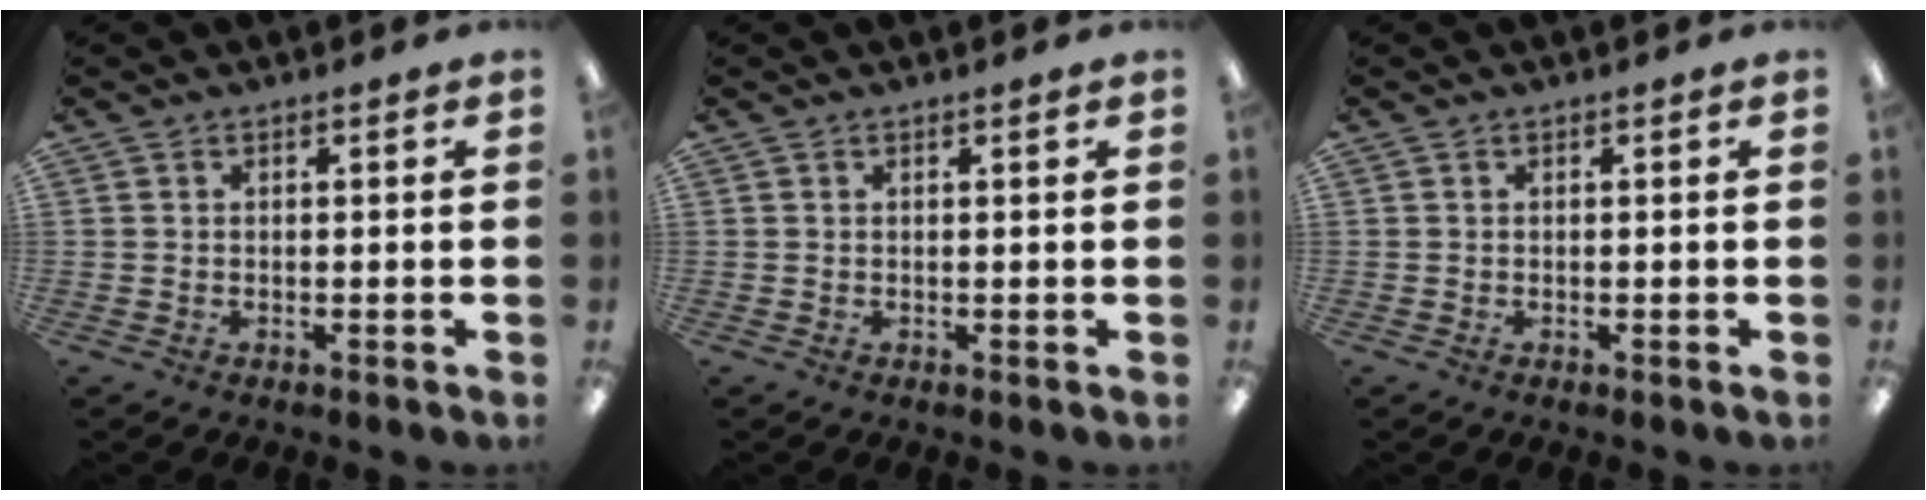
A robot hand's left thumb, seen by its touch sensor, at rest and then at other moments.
{"total": 0.5, "force": [0.3, 0.0, 0.4], "torque": [-0.007, 0.002, 0.005]}
{"total": 0.0}